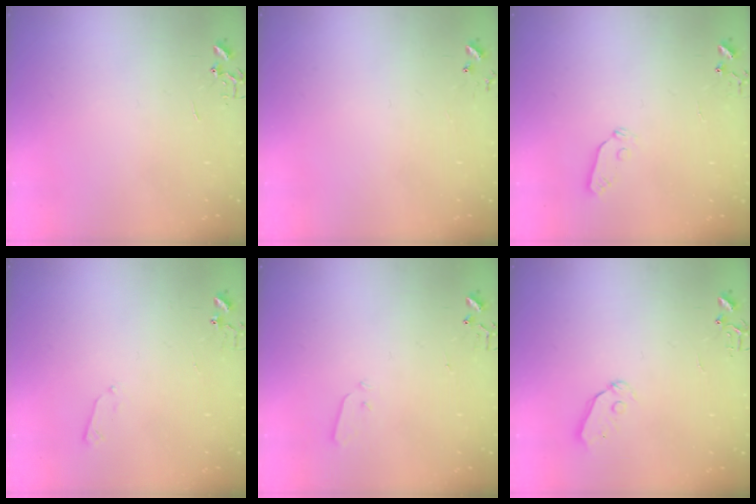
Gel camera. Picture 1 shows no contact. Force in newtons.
{"total": 5.1, "press": 5.0, "slide": 0.4}
{"total": 3.8, "press": 3.8, "slide": 0.5}
{"total": 3.4, "press": 3.4, "slide": 0.4}
{"total": 3.0, "press": 2.9, "slide": 0.7}
{"total": 4.9, "press": 4.8, "slide": 0.8}